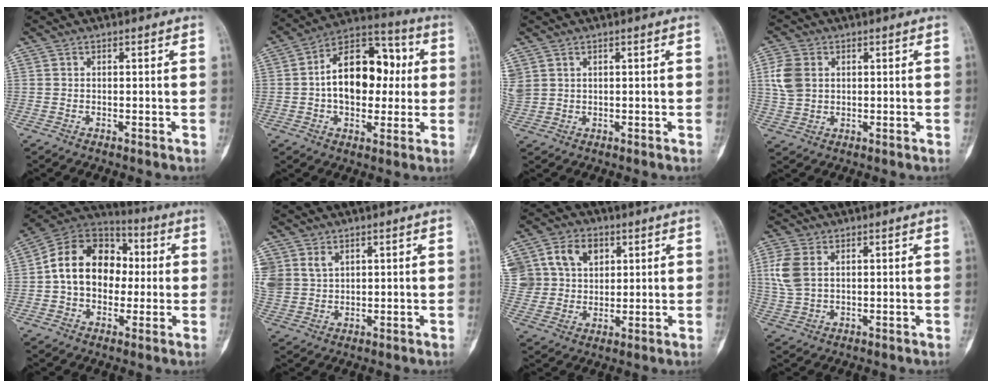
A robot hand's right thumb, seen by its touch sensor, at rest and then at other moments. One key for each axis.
{"total": 17.3, "fx": 1.1, "fy": 11.2, "fz": 13.2, "tx": -0.163, "ty": 0.035, "tz": 0.009}
{"total": 4.6, "fx": 2.3, "fy": 3.5, "fz": 2.0, "tx": -0.059, "ty": 0.005, "tz": 0.060}
{"total": 6.7, "fx": 1.5, "fy": 5.0, "fz": 4.1, "tx": -0.084, "ty": 0.001, "tz": 0.031}
{"total": 16.5, "fx": 0.6, "fy": 12.2, "fz": 11.0, "tx": -0.146, "ty": 0.037, "tz": 0.000}
{"total": 8.0, "fx": 3.6, "fy": 6.1, "fz": 3.6, "tx": -0.079, "ty": -0.002, "tz": 0.087}
{"total": 15.3, "fx": 5.5, "fy": 12.2, "fz": 7.5, "tx": -0.139, "ty": 0.013, "tz": 0.111}
{"total": 6.5, "fx": 1.8, "fy": 4.1, "fz": 4.7, "tx": -0.114, "ty": 0.001, "tz": 0.041}